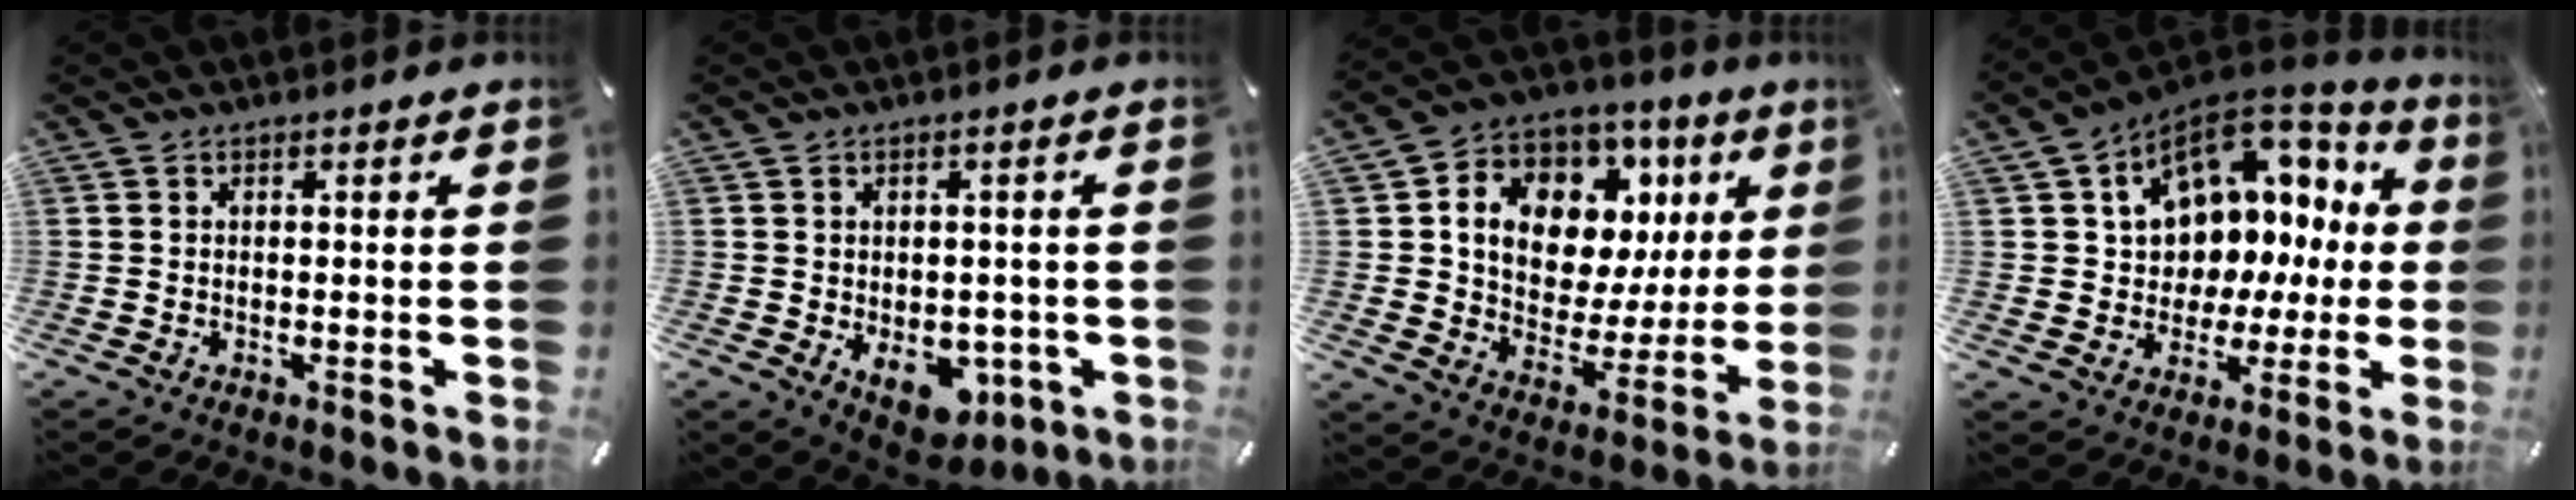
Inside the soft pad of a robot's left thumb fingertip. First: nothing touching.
{"total": 8.0, "force": [-2.4, 5.7, 5.1], "torque": [-0.051, 0.001, -0.040]}
{"total": 13.2, "force": [5.7, 9.8, 6.9], "torque": [-0.116, -0.044, 0.106]}
{"total": 12.5, "force": [5.0, 9.9, 5.8], "torque": [-0.091, -0.045, 0.094]}